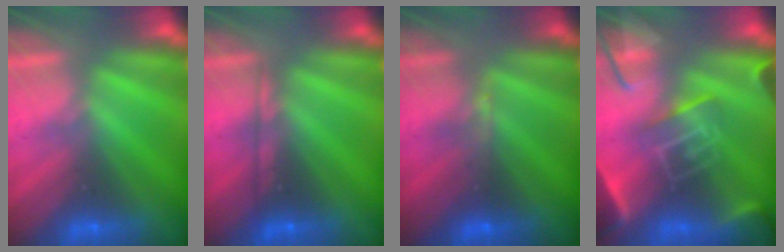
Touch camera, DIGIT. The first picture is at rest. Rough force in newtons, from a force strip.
{"total": 2.2}
{"total": 3.0}
{"total": 7.6}